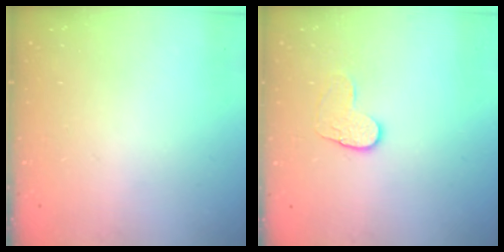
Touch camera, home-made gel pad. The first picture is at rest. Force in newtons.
{"total": 4.9, "press": 4.8, "slide": 0.5}